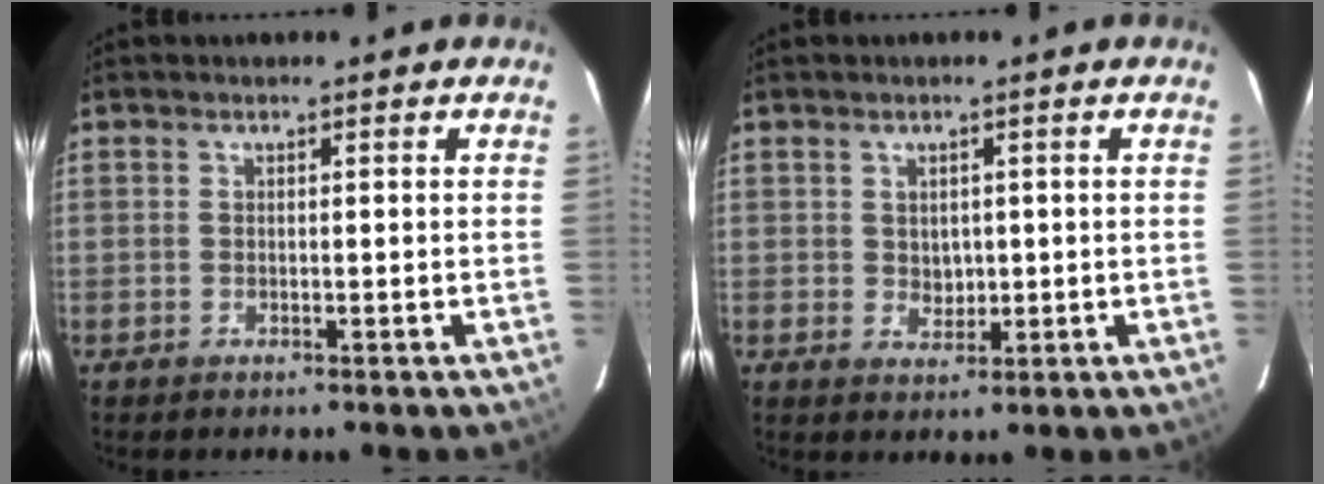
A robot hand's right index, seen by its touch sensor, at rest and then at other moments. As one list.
[{"total": 2.8, "force": [0.4, 2.5, 1.2], "torque": [-0.016, 0.000, 0.012]}]